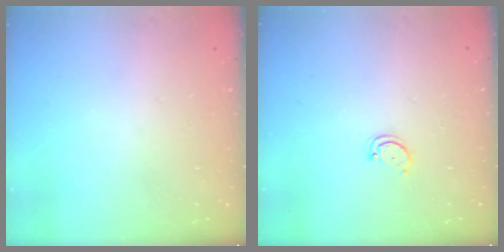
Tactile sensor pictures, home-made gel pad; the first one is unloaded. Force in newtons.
{"total": 2.9, "press": 2.9, "slide": 0.4}